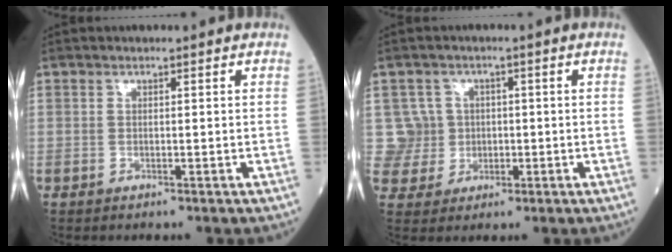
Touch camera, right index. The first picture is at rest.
{"total": 5.2, "force": [0.5, 5.1, -0.5], "torque": [0.020, 0.015, 0.015]}